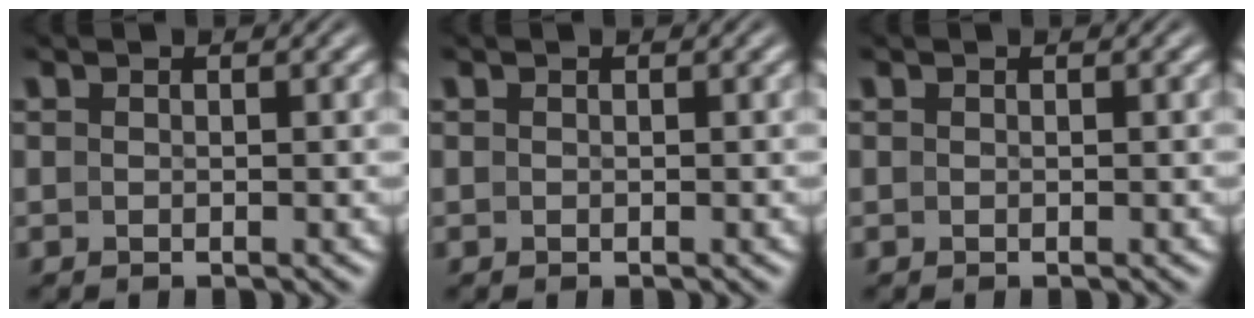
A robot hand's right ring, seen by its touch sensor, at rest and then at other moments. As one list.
[{"total": 0.0}, {"total": 0.0}]